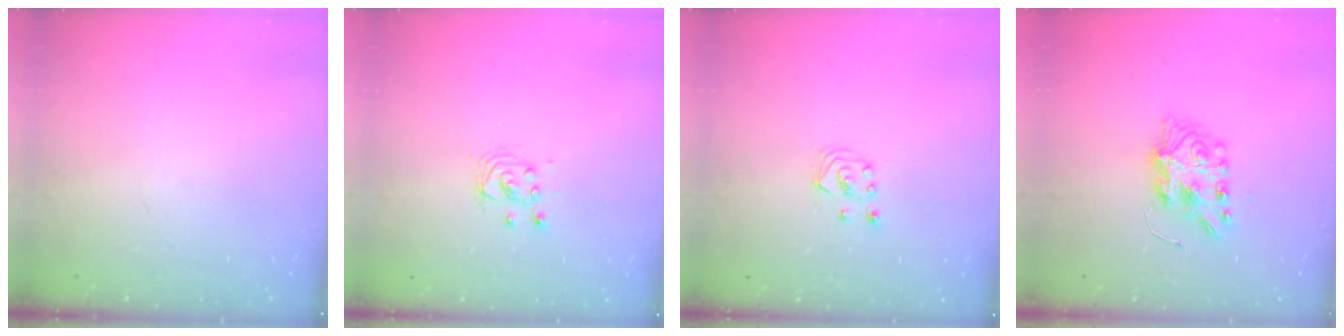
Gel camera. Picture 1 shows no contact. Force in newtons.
{"total": 2.9, "press": 2.9, "slide": 0.2}
{"total": 2.7, "press": 2.7, "slide": 0.3}
{"total": 8.4, "press": 8.4, "slide": 0.7}